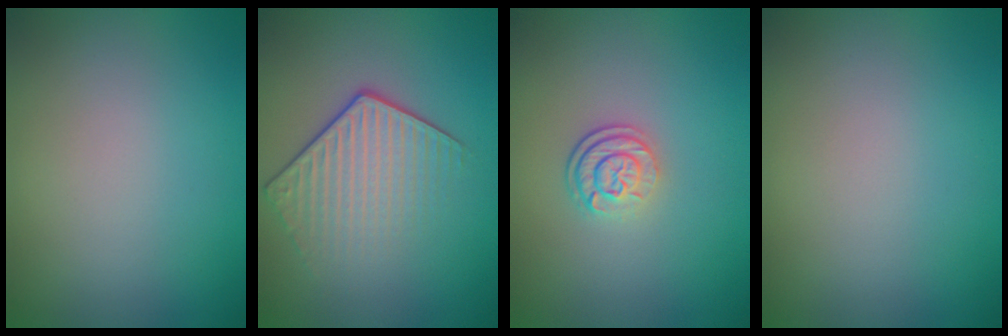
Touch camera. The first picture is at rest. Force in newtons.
{"total": 4.1, "press": 3.0, "slide": 2.8}
{"total": 2.5, "press": 1.9, "slide": 1.7}
{"total": 0.0}